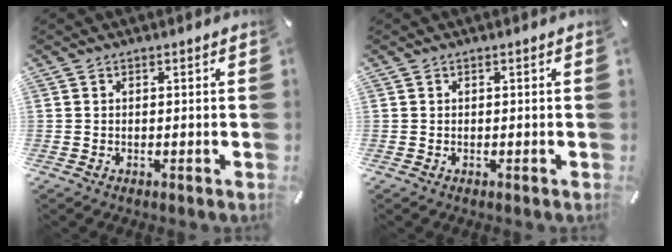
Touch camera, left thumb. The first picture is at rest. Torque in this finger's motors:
{"motor_torque": [0.00, 0.00, -0.01, 0.00, 0.00]}